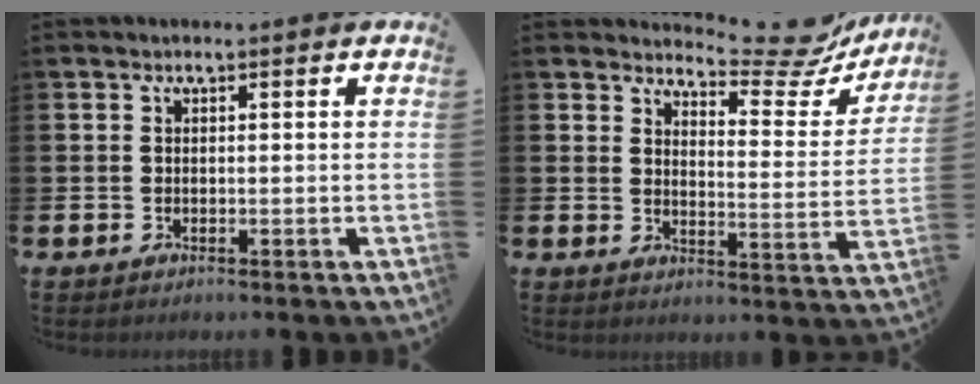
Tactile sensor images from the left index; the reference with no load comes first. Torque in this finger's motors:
{"motor_torque": [0.93, -1.15, -0.01, 0.01]}